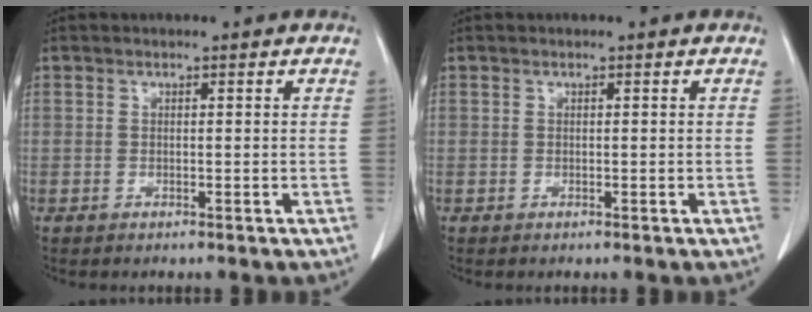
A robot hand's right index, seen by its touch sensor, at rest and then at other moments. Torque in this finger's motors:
{"motor_torque": [0.09, -0.06, 0.00, -0.01]}